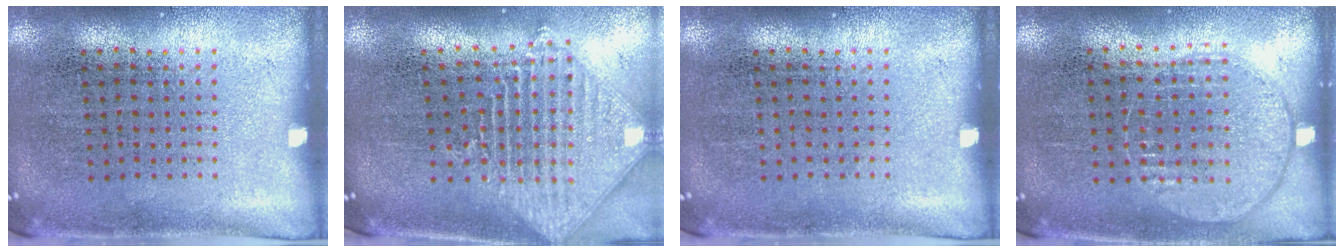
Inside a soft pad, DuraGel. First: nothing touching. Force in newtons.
{"total": 2.2, "press": 1.7, "slide": 1.3}
{"total": 0.0}
{"total": 0.9, "press": 0.9, "slide": 0.4}